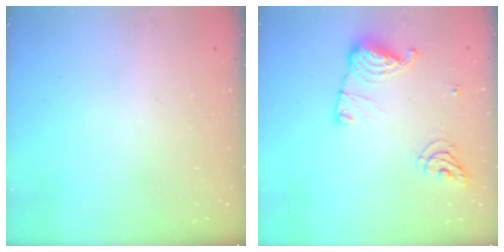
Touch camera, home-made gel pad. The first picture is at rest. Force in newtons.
{"total": 13.2, "press": 13.2, "slide": 1.2}